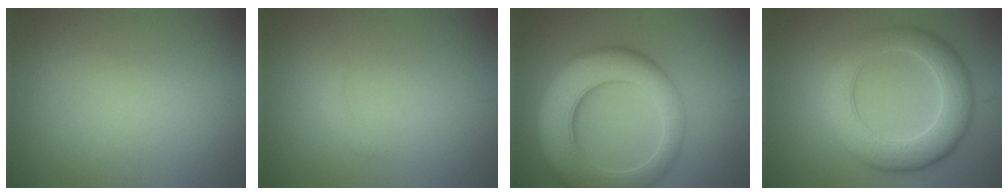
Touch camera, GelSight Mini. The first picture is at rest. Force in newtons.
{"total": 0.7, "press": 0.7, "slide": 0.0}
{"total": 10.3, "press": 10.3, "slide": 0.7}
{"total": 7.5, "press": 7.5, "slide": 0.3}